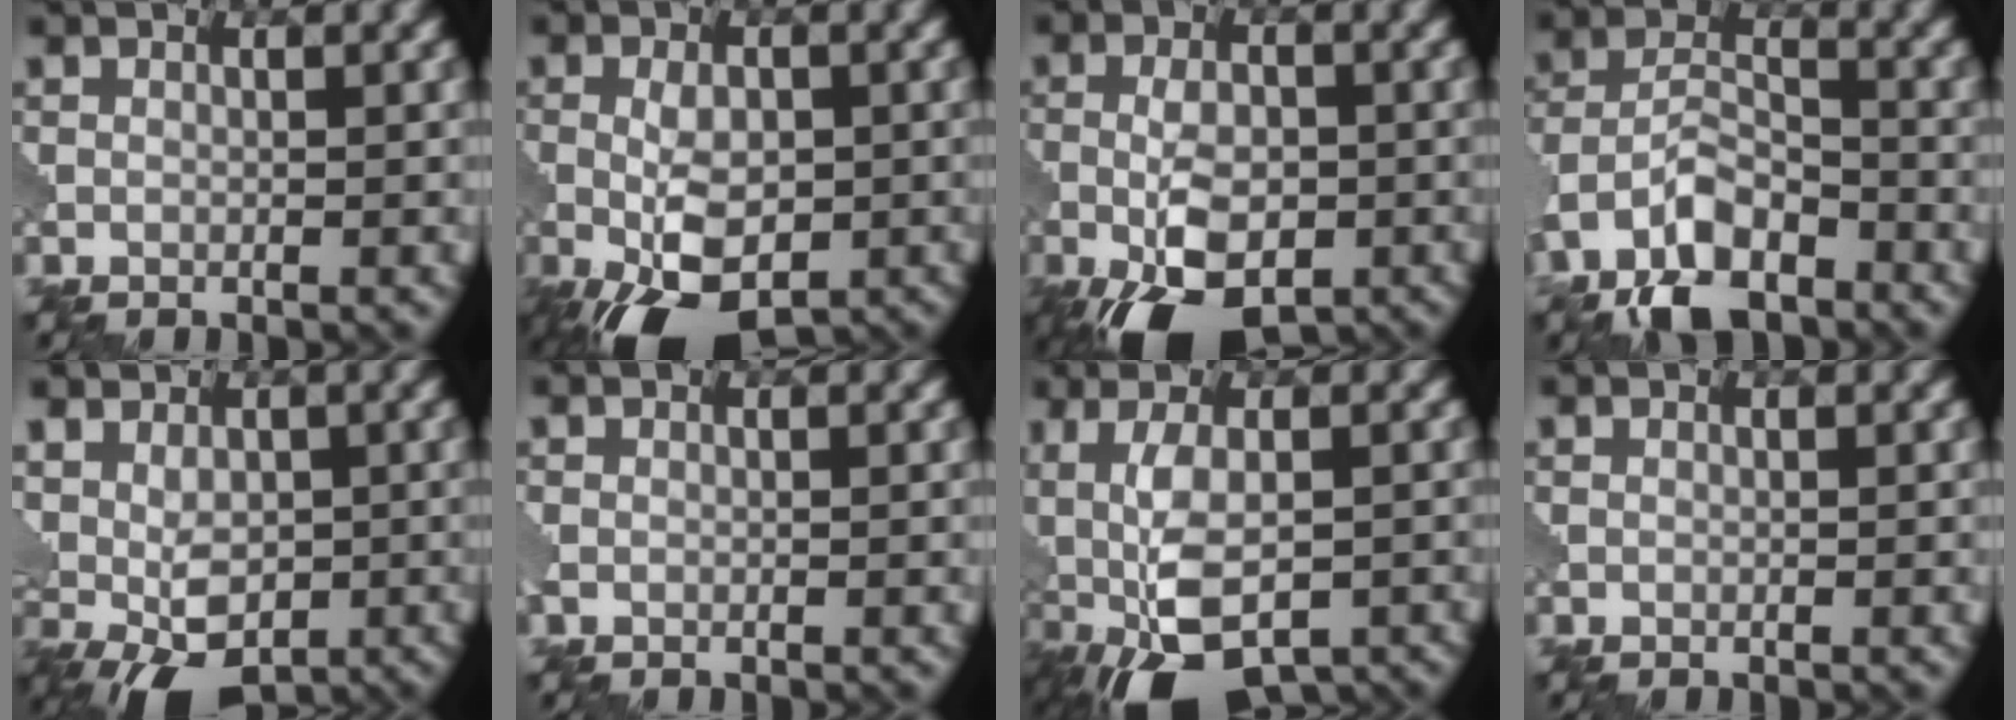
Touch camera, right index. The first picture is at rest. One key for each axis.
{"total": 8.0, "fx": -2.8, "fy": 4.0, "fz": 6.4, "tx": -0.122, "ty": -0.012, "tz": -0.048}
{"total": 8.8, "fx": -3.6, "fy": 4.3, "fz": 6.7, "tx": -0.128, "ty": -0.014, "tz": -0.066}
{"total": 8.2, "fx": -5.1, "fy": 4.0, "fz": 5.0, "tx": -0.096, "ty": 0.001, "tz": -0.104}
{"total": 6.9, "fx": -0.3, "fy": 4.9, "fz": 4.9, "tx": -0.085, "ty": 0.002, "tz": -0.008}
{"total": 0.9, "fx": -0.1, "fy": 0.7, "fz": 0.5, "tx": -0.017, "ty": -0.002, "tz": -0.005}
{"total": 10.4, "fx": -3.0, "fy": 4.6, "fz": 8.9, "tx": -0.165, "ty": -0.007, "tz": -0.046}
{"total": 0.0}